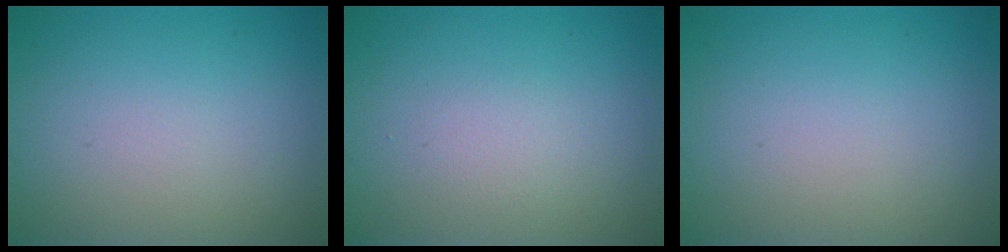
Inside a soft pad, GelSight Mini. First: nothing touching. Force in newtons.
{"total": 1.1, "press": 1.1, "slide": 0.0}
{"total": 0.0}